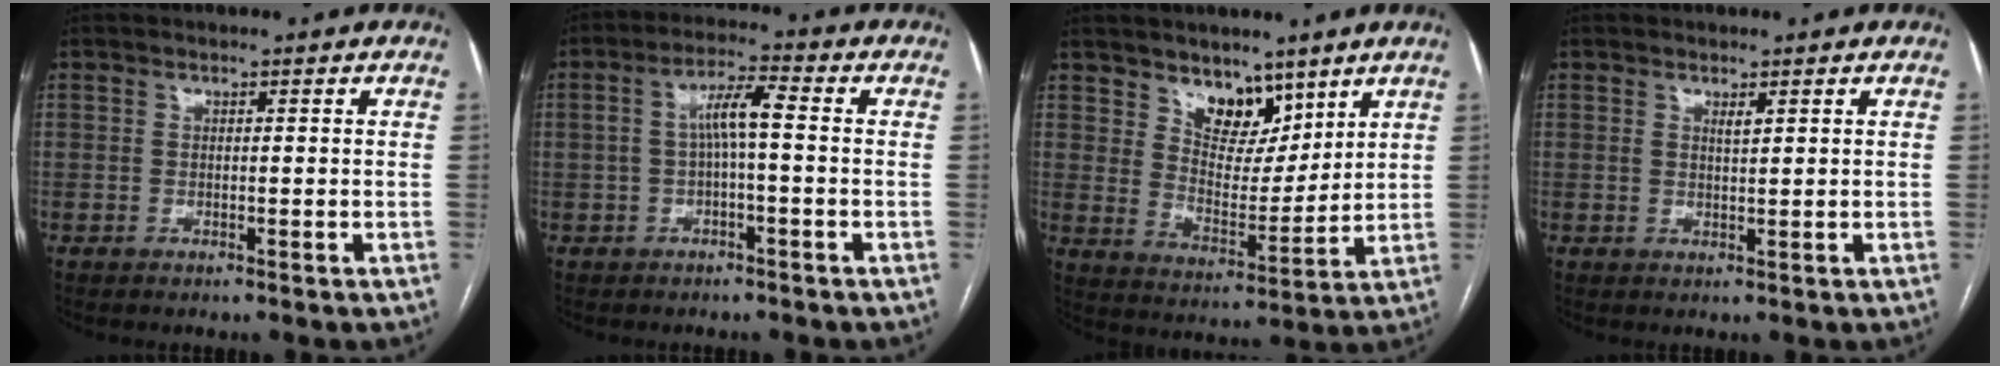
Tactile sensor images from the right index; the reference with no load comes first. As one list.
[{"total": 5.6, "force": [-0.2, 1.1, 5.4], "torque": [-0.102, 0.026, -0.002]}, {"total": 8.0, "force": [5.5, 4.2, 3.8], "torque": [-0.058, -0.008, 0.105]}, {"total": 1.0, "force": [0.6, 0.2, 0.8], "torque": [-0.016, -0.002, 0.011]}]